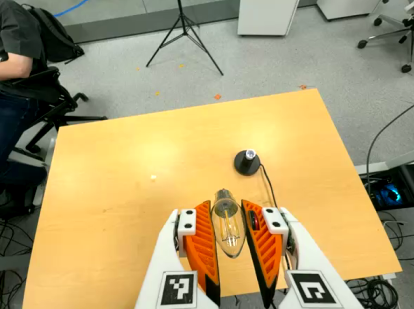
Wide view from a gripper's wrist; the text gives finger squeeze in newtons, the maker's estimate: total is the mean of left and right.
{"total": 11.8, "left": 11.6, "right": 12.0}